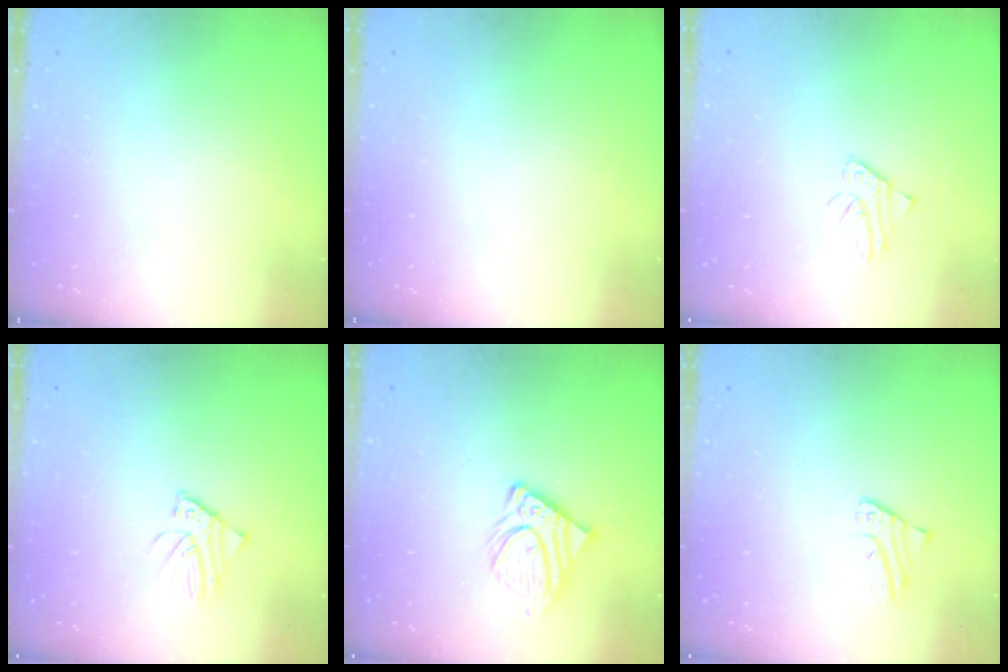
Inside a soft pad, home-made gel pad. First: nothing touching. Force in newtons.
{"total": 0.0}
{"total": 2.3, "press": 2.3, "slide": 0.1}
{"total": 2.2, "press": 2.2, "slide": 0.1}
{"total": 9.2, "press": 9.2, "slide": 0.8}
{"total": 1.7, "press": 1.7, "slide": 0.1}